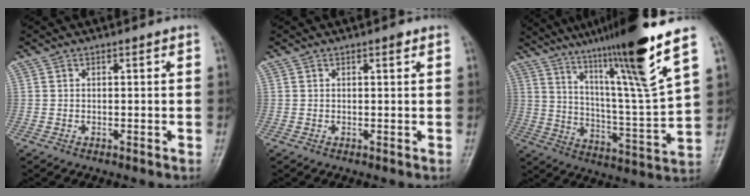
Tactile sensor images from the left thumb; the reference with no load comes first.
{"total": 0.9, "force": [0.5, 0.3, 0.7], "torque": [-0.009, -0.001, 0.006]}
{"total": 21.6, "force": [14.4, 0.3, 16.0], "torque": [-0.244, -0.067, 0.240]}